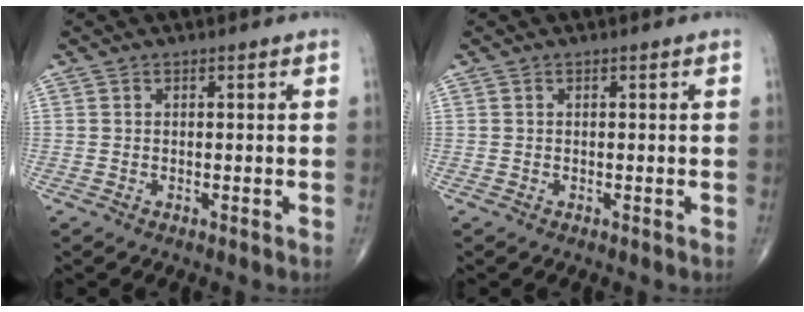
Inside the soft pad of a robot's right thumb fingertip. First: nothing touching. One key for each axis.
{"total": 0.0}